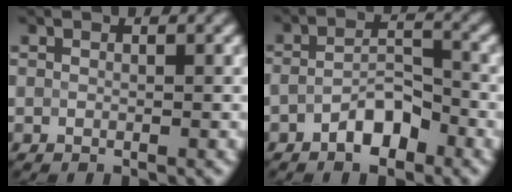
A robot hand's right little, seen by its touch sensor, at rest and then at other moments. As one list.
[{"total": 3.3, "force": [-2.0, 1.3, 2.2], "torque": [-0.037, 0.009, -0.037]}]